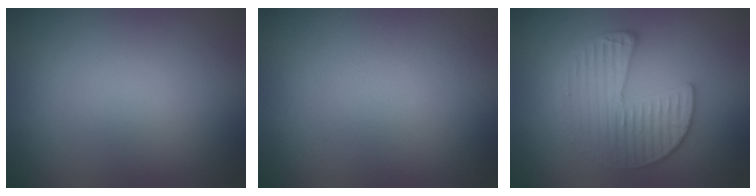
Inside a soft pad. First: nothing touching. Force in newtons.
{"total": 0.0}
{"total": 3.8, "press": 3.8, "slide": 0.5}